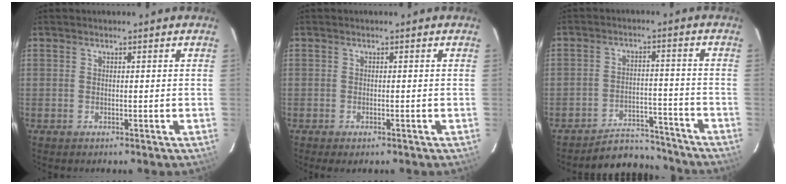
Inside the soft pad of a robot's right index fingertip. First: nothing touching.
{"total": 1.4, "force": [-1.0, 0.4, 0.9], "torque": [-0.017, -0.005, -0.015]}
{"total": 9.5, "force": [-9.1, 2.9, 0.5], "torque": [-0.023, 0.029, -0.126]}